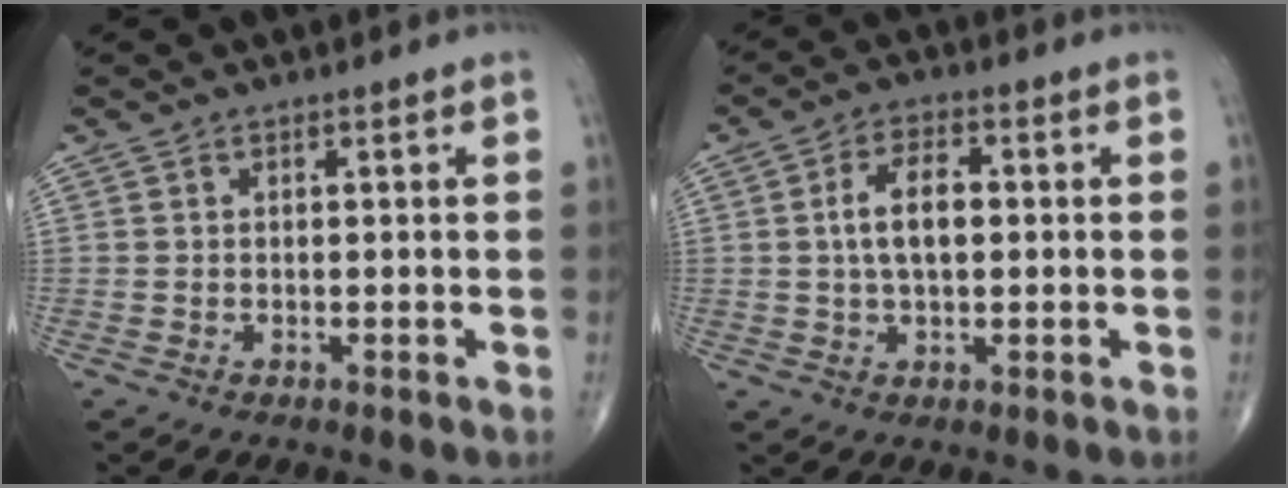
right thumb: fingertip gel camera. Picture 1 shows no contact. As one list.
[{"total": 7.3, "force": [0.6, 3.8, 6.2], "torque": [-0.114, 0.012, 0.007]}]